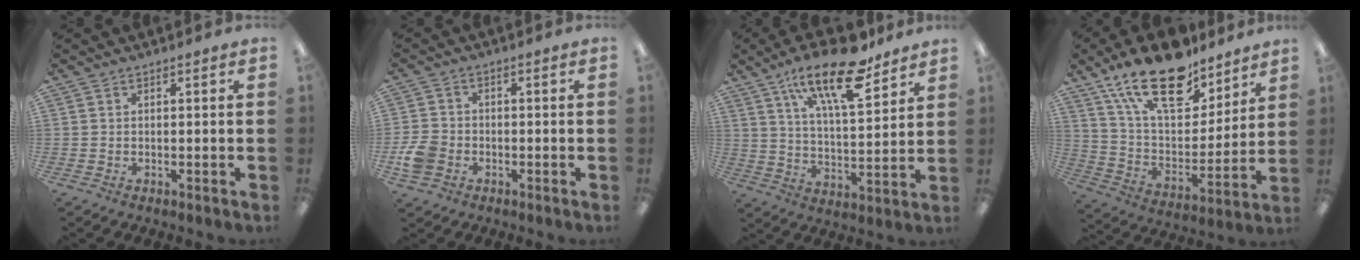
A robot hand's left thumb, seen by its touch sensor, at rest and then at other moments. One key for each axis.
{"total": 6.2, "fx": -2.2, "fy": 4.9, "fz": 3.1, "tx": -0.066, "ty": 0.014, "tz": -0.039}
{"total": 19.6, "fx": 13.0, "fy": 7.1, "fz": 12.8, "tx": -0.208, "ty": -0.067, "tz": 0.214}
{"total": 21.7, "fx": 15.0, "fy": 10.0, "fz": 12.1, "tx": -0.215, "ty": -0.077, "tz": 0.267}